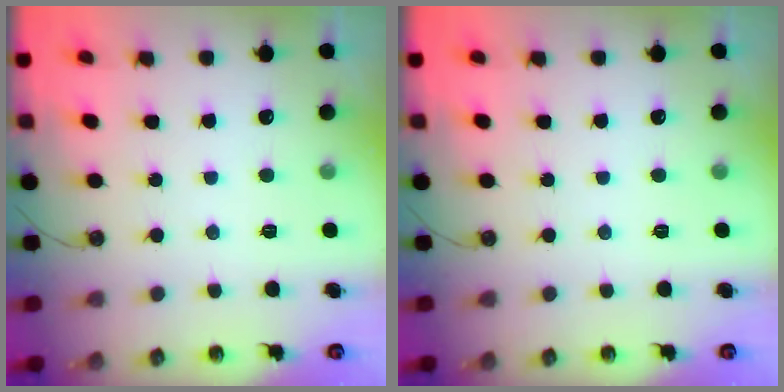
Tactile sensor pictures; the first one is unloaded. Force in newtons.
{"total": 0.0}